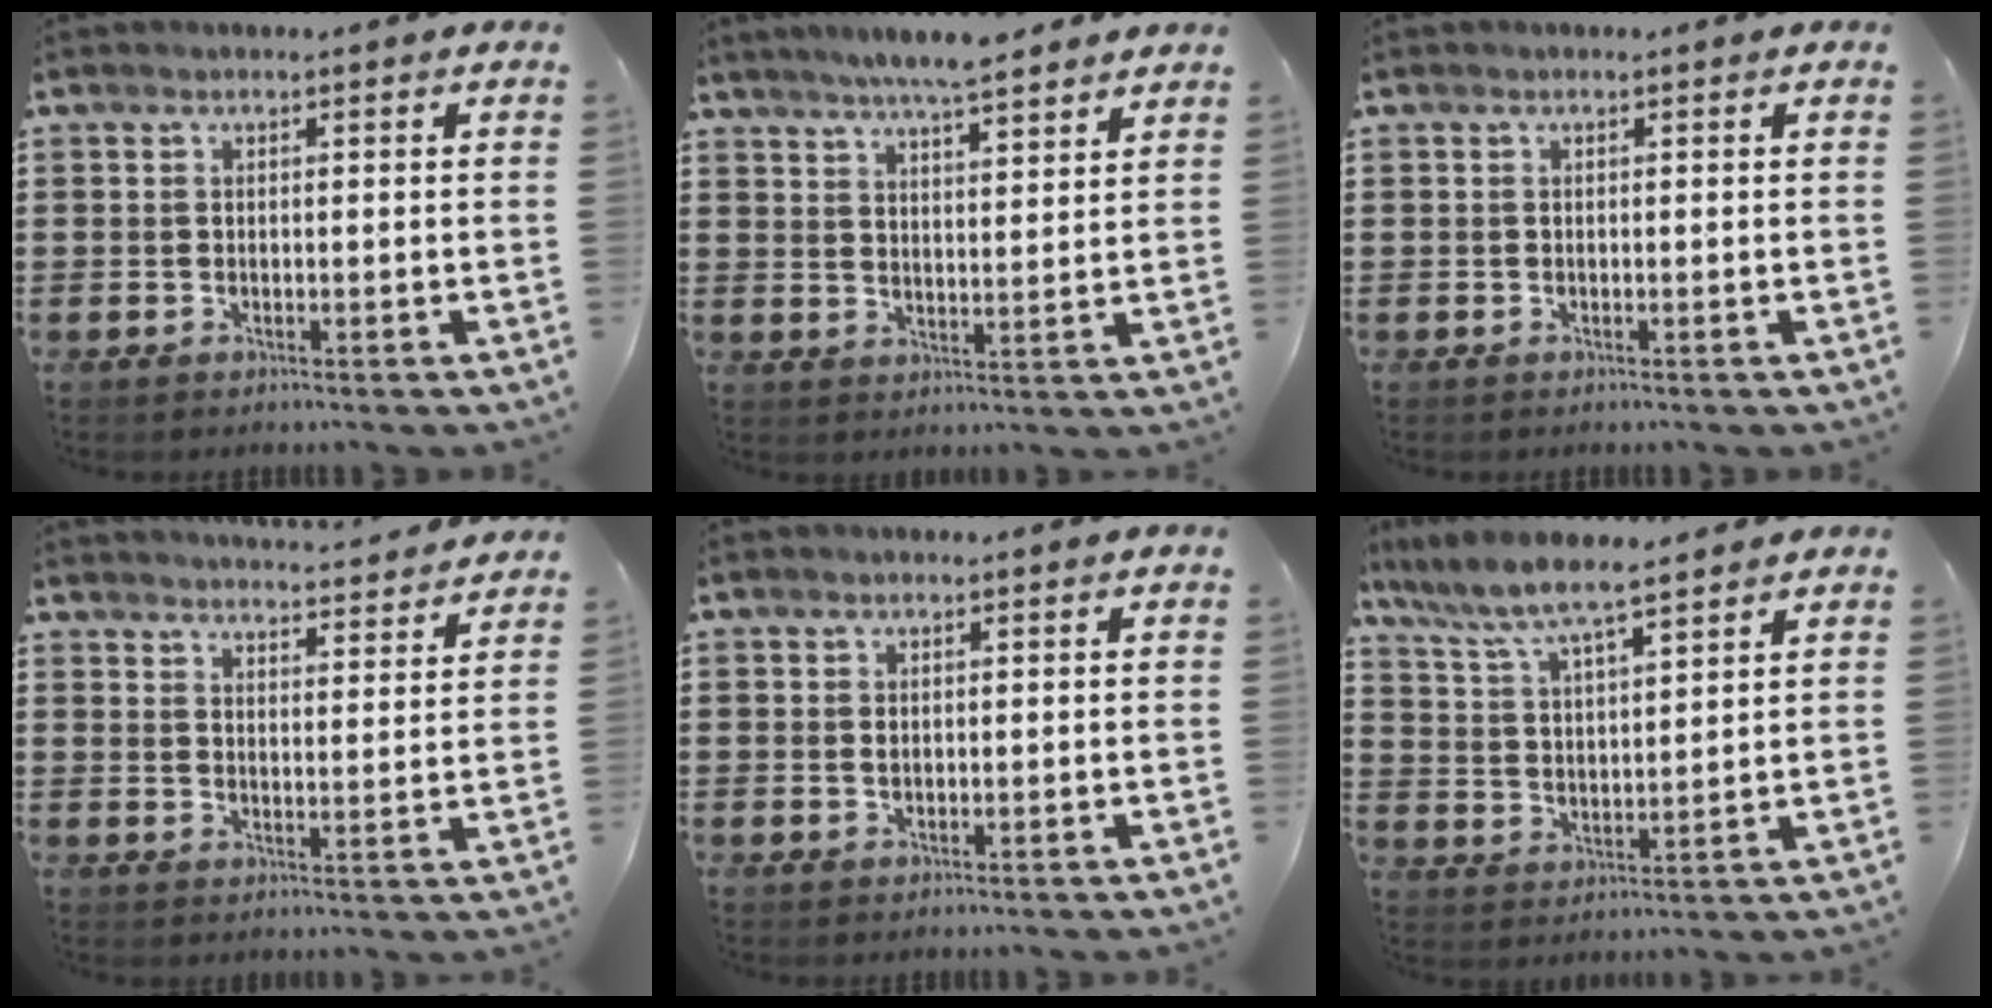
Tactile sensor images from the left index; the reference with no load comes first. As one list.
[{"total": 5.2, "force": [4.9, -0.2, 1.7], "torque": [-0.050, -0.015, 0.087]}, {"total": 0.0}, {"total": 4.2, "force": [4.2, -0.4, 0.0], "torque": [-0.009, -0.034, 0.072]}, {"total": 0.6, "force": [0.1, 0.4, 0.5], "torque": [-0.012, 0.000, 0.002]}, {"total": 6.7, "force": [5.9, 0.7, 3.0], "torque": [-0.083, -0.025, 0.102]}]